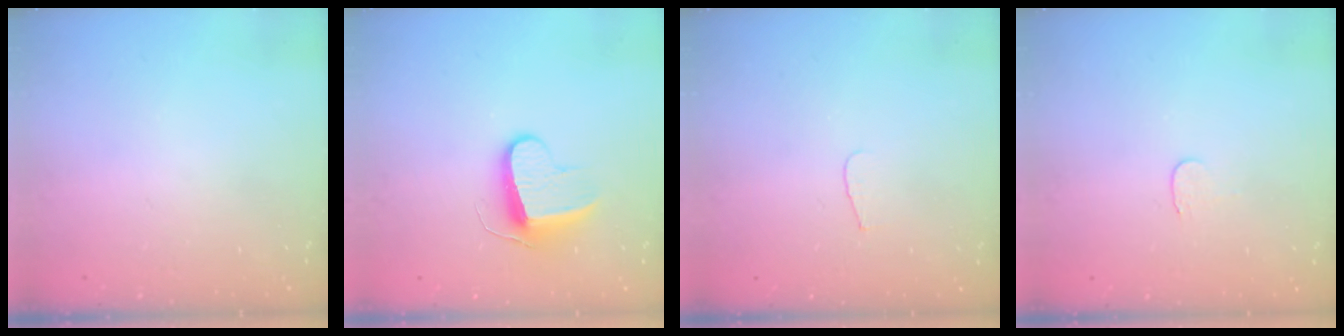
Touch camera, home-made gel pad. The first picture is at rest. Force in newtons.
{"total": 9.0, "press": 9.0, "slide": 0.2}
{"total": 3.4, "press": 3.4, "slide": 0.3}
{"total": 3.3, "press": 3.3, "slide": 0.4}